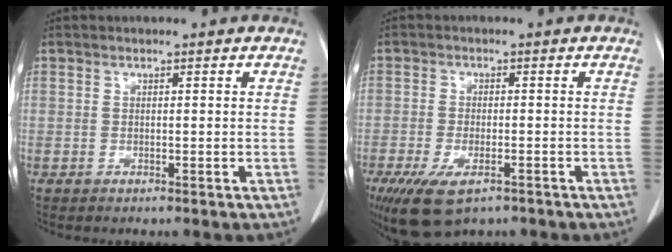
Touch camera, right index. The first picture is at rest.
{"total": 8.9, "force": [-5.6, 3.6, 5.9], "torque": [-0.111, -0.018, -0.087]}